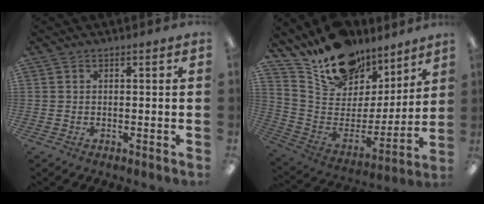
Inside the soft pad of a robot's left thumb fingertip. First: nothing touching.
{"total": 17.6, "force": [14.5, 9.1, 4.2], "torque": [-0.092, -0.115, 0.265]}